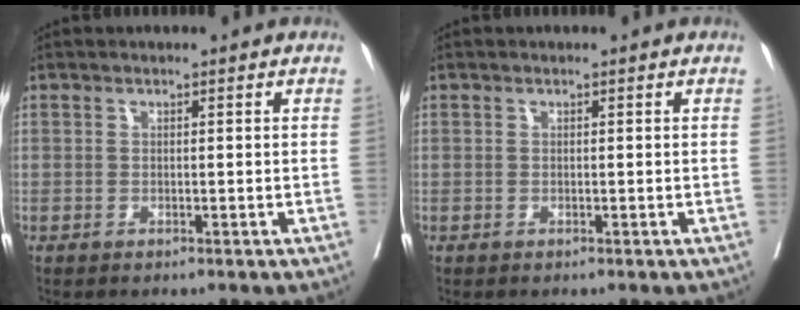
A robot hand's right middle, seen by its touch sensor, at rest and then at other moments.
{"total": 0.0}